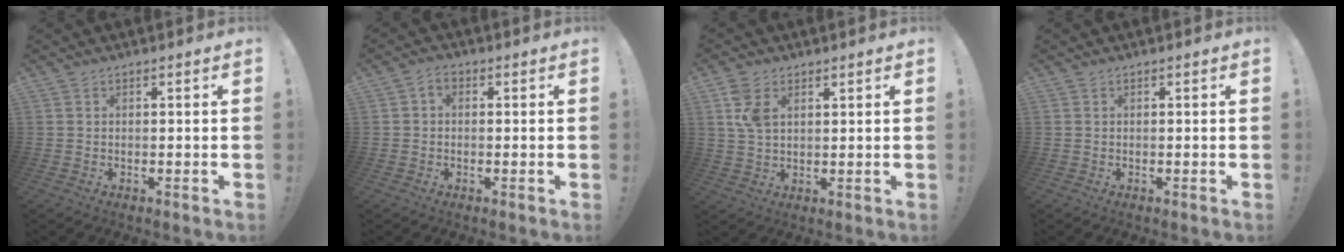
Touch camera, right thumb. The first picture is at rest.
{"total": 2.5, "force": [0.0, 1.8, 1.8], "torque": [-0.033, 0.006, 0.000]}
{"total": 6.4, "force": [2.9, 3.9, 4.2], "torque": [-0.079, -0.001, 0.056]}
{"total": 0.0}